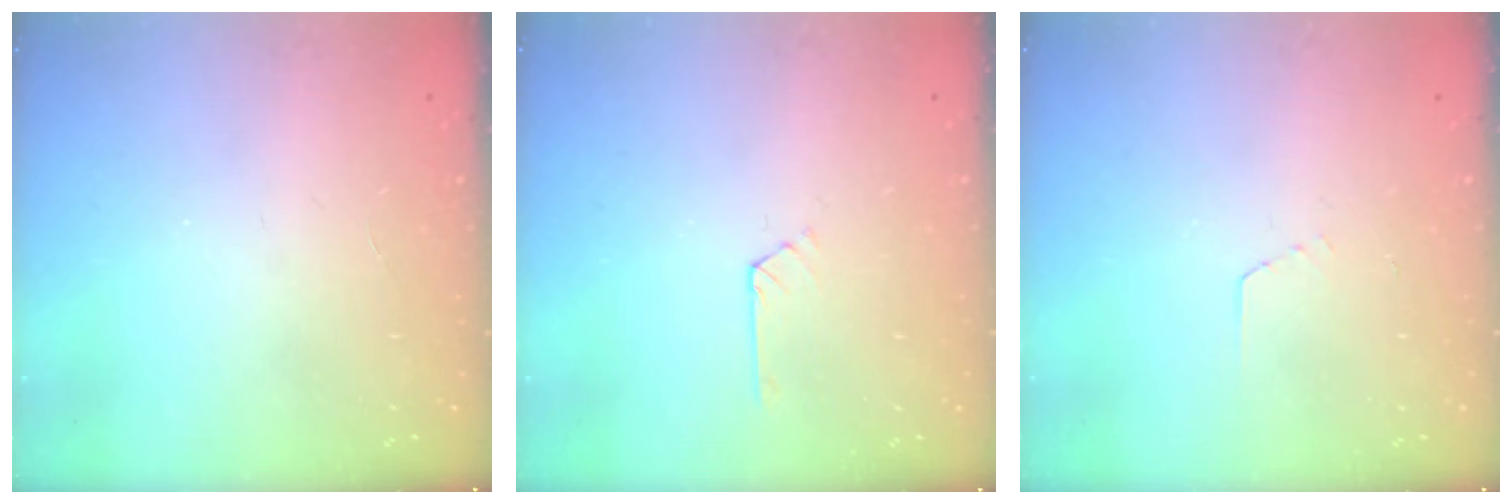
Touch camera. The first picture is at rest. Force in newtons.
{"total": 2.7, "press": 2.7, "slide": 0.4}
{"total": 2.9, "press": 2.9, "slide": 0.2}